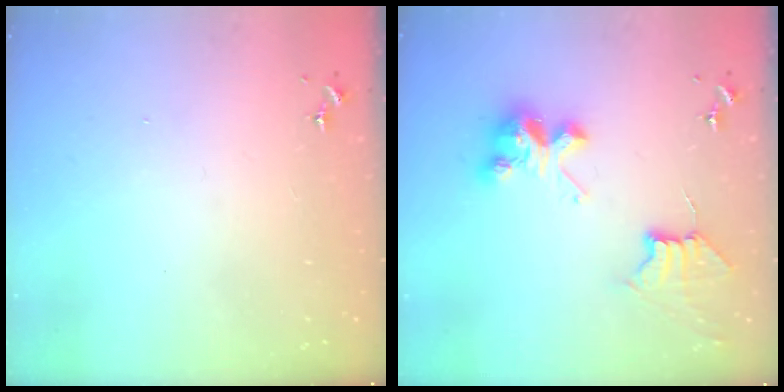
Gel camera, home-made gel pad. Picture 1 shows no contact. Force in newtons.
{"total": 9.5, "press": 9.5, "slide": 0.7}